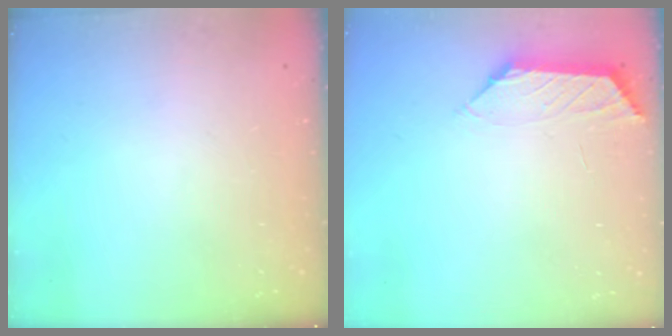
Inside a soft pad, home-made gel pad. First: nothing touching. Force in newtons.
{"total": 1.2, "press": 1.1, "slide": 0.4}